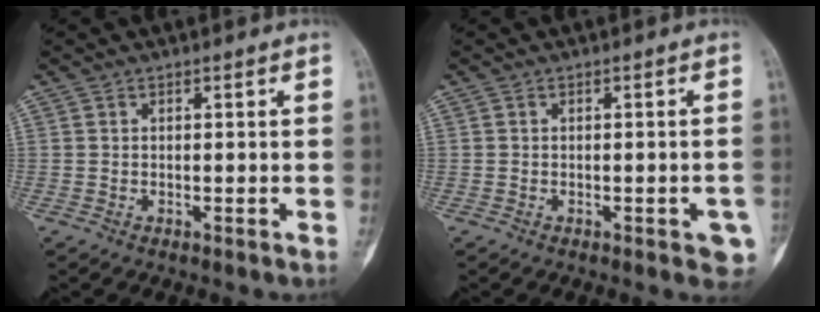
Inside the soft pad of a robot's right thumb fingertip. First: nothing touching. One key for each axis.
{"total": 4.4, "fx": -1.8, "fy": 1.6, "fz": 3.6, "tx": -0.030, "ty": 0.006, "tz": -0.017}